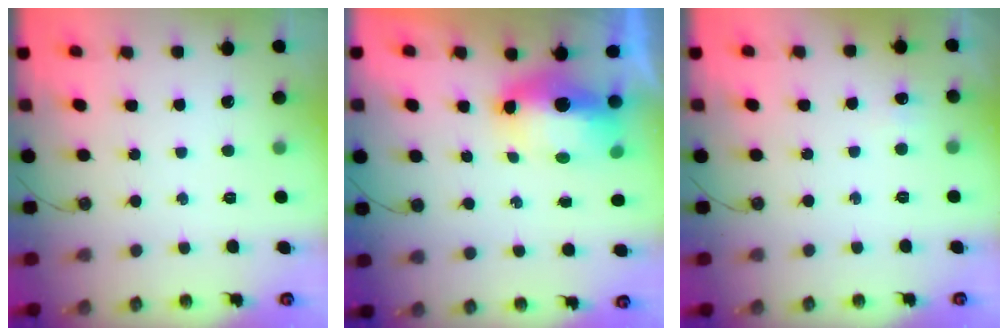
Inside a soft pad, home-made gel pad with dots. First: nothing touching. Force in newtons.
{"total": 8.6, "press": 8.5, "slide": 1.1}
{"total": 3.4, "press": 3.4, "slide": 0.3}